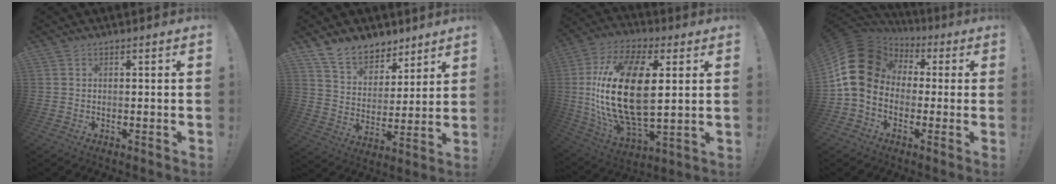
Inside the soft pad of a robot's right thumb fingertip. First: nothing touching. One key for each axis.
{"total": 11.6, "fx": 9.3, "fy": 6.1, "fz": 3.2, "tx": -0.061, "ty": -0.070, "tz": 0.178}
{"total": 25.8, "fx": 3.1, "fy": 13.1, "fz": 22.0, "tx": -0.444, "ty": -0.009, "tz": 0.051}
{"total": 15.8, "fx": 1.3, "fy": 12.3, "fz": 9.8, "tx": -0.172, "ty": 0.005, "tz": 0.028}